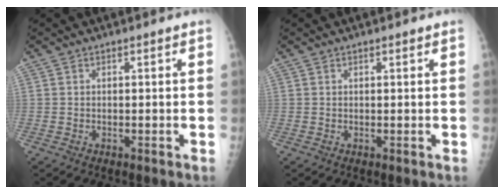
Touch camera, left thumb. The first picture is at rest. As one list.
[{"total": 0.7, "force": [0.5, 0.1, 0.5], "torque": [-0.007, -0.001, 0.008]}]